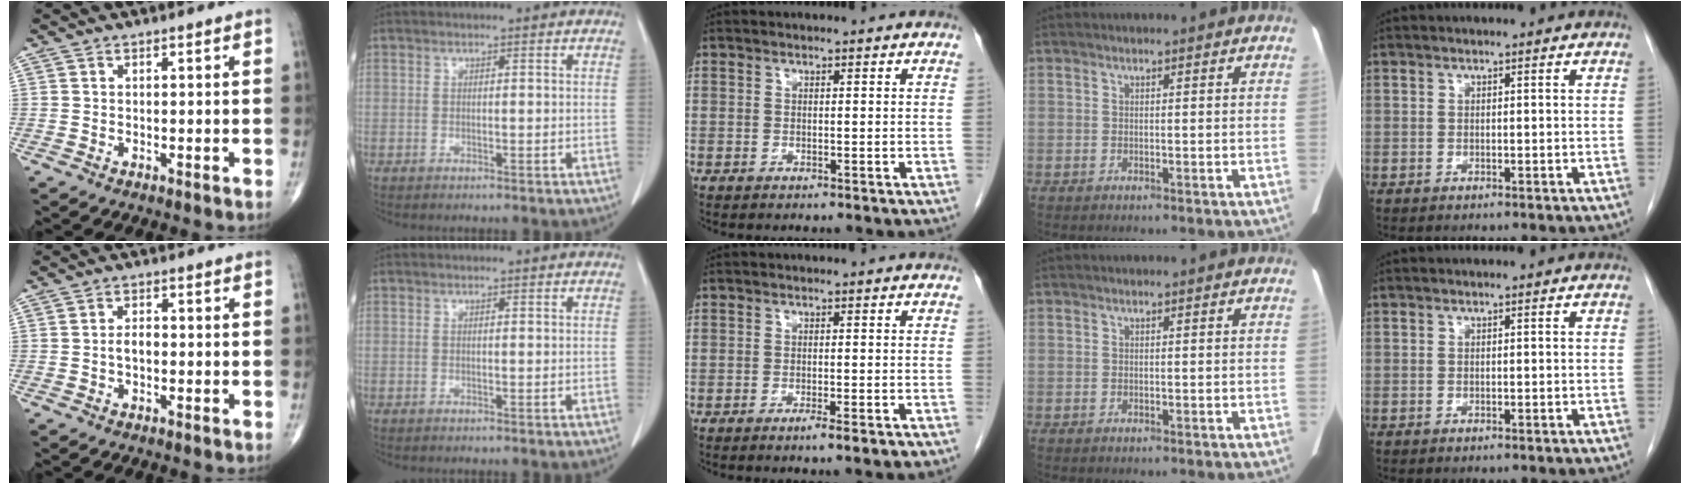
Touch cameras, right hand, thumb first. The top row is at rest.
{"thumb": {"total": 2.4, "force": [-0.4, 1.4, 1.9], "torque": [-0.032, 0.007, -0.010]}, "middle": {"total": 2.7, "force": [-1.7, 0.0, 2.1], "torque": [-0.031, -0.007, -0.023]}}